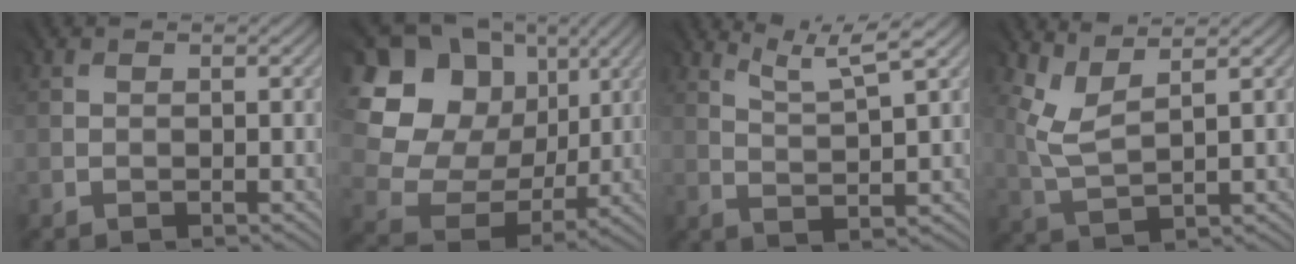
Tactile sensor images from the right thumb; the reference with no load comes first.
{"total": 17.6, "force": [5.7, 14.6, 8.1], "torque": [-0.246, 0.037, 0.144]}
{"total": 4.9, "force": [3.7, 0.2, 3.1], "torque": [-0.062, 0.004, 0.080]}
{"total": 3.9, "force": [3.0, 1.0, 2.3], "torque": [-0.067, 0.001, 0.072]}